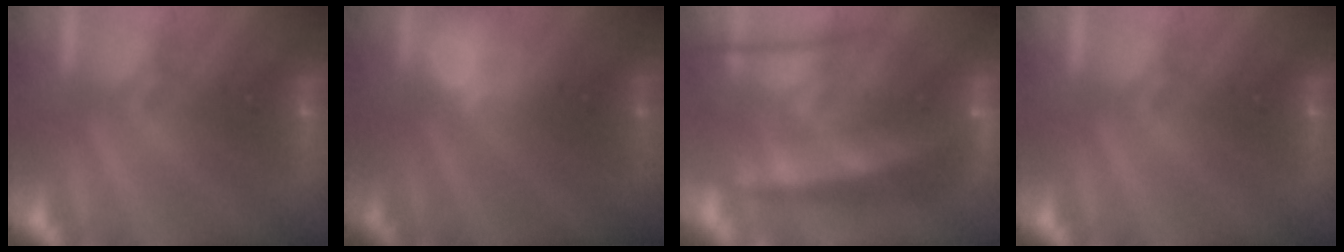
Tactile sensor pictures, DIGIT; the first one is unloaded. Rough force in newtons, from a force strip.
{"total": 2.4}
{"total": 5.7}
{"total": 0.0}